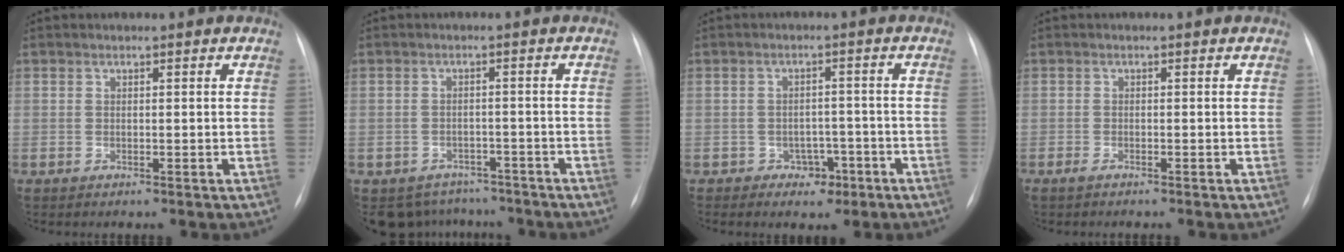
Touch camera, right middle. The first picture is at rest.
{"total": 7.4, "force": [-6.4, 3.8, 0.0], "torque": [0.002, 0.017, -0.078]}
{"total": 3.8, "force": [-2.2, 2.7, 1.6], "torque": [-0.012, 0.014, -0.023]}
{"total": 1.5, "force": [-1.2, 0.3, 0.8], "torque": [-0.020, -0.003, -0.019]}